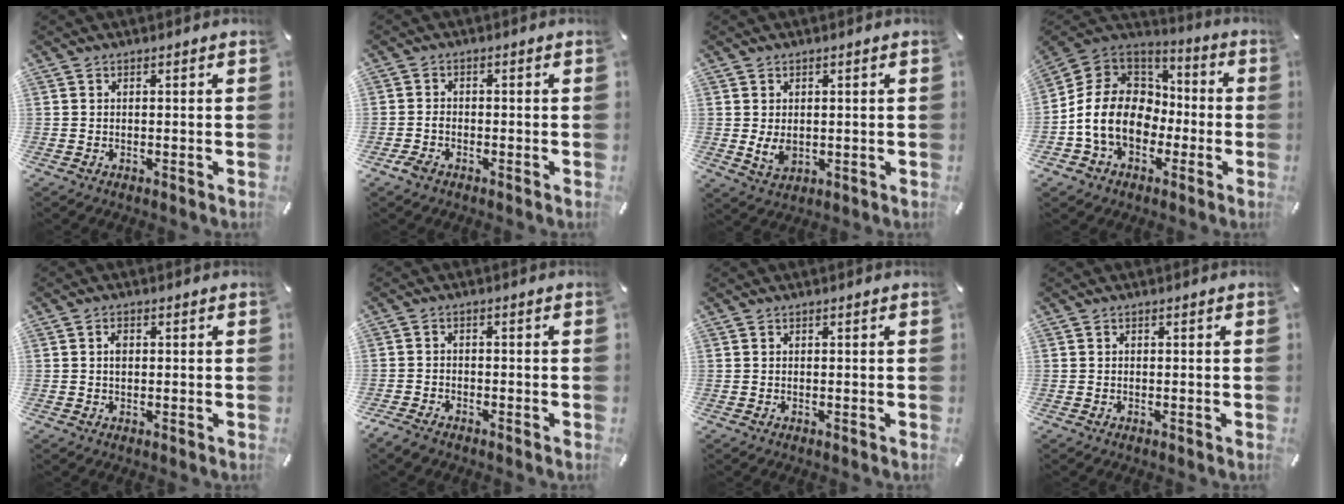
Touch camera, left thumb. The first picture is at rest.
{"total": 2.2, "force": [-1.2, 1.6, 0.9], "torque": [-0.017, 0.007, -0.025]}
{"total": 4.0, "force": [0.0, 2.7, 2.9], "torque": [-0.074, -0.006, -0.002]}
{"total": 15.2, "force": [-4.1, 12.3, 8.0], "torque": [-0.175, 0.029, -0.070]}
{"total": 2.0, "force": [0.3, 1.3, 1.4], "torque": [-0.032, 0.005, 0.004]}
{"total": 2.6, "force": [-2.1, 1.3, 0.9], "torque": [-0.028, 0.007, -0.045]}
{"total": 0.0}
{"total": 0.0}